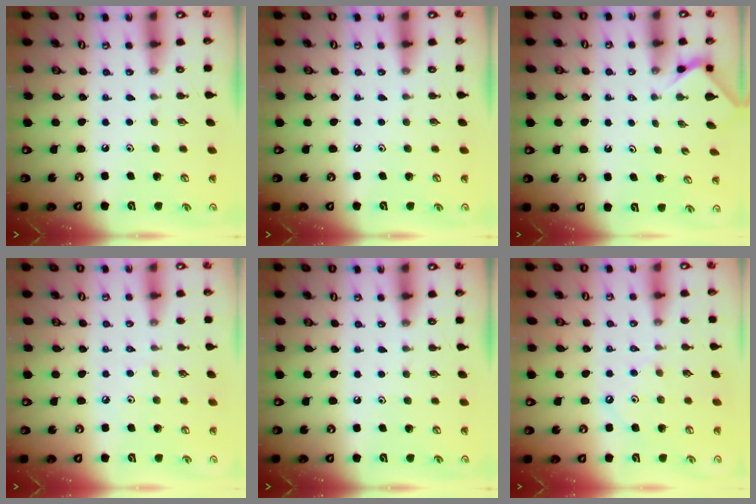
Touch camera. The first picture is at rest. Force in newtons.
{"total": 0.0}
{"total": 1.9, "press": 1.9, "slide": 0.3}
{"total": 2.1, "press": 2.0, "slide": 0.4}
{"total": 0.0}
{"total": 2.5, "press": 2.5, "slide": 0.5}